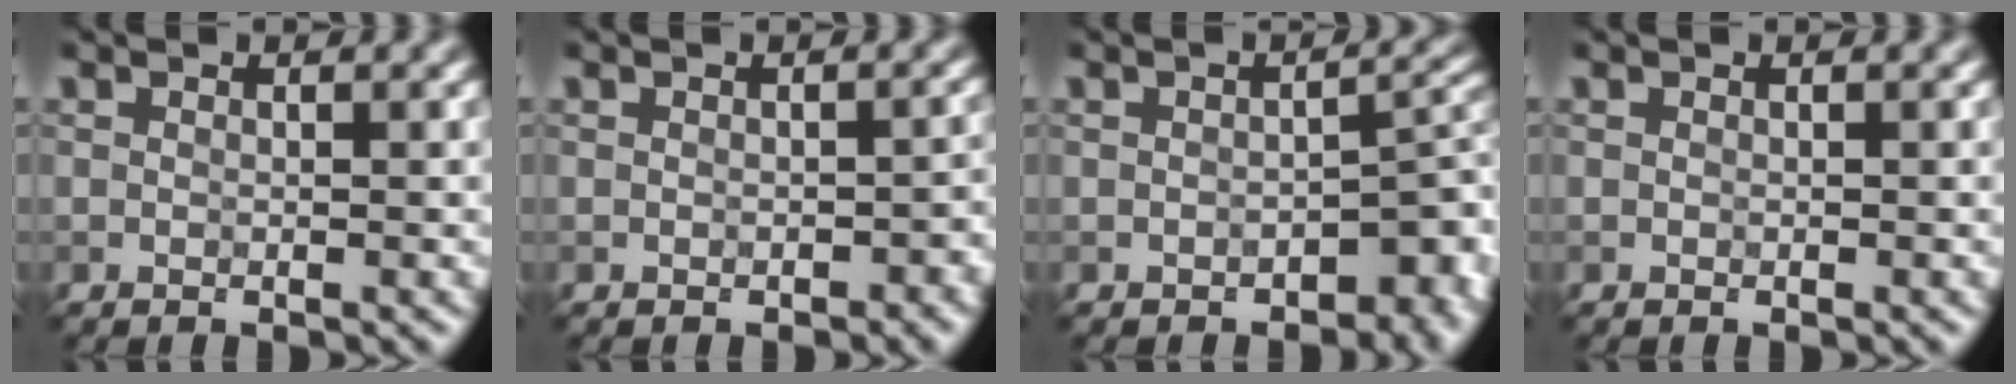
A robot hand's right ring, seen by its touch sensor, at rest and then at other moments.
{"total": 1.7, "force": [-0.6, 1.1, 1.1], "torque": [-0.015, -0.001, -0.006]}
{"total": 4.4, "force": [-1.9, 2.4, 3.2], "torque": [-0.026, 0.003, -0.028]}
{"total": 0.0}